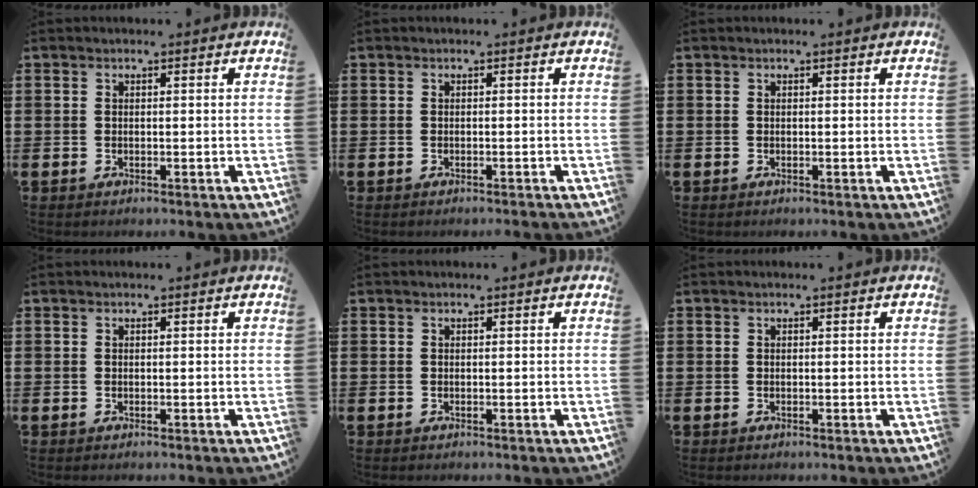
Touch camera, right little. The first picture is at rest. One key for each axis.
{"total": 0.0}
{"total": 0.0}
{"total": 0.0}
{"total": 0.0}
{"total": 0.0}